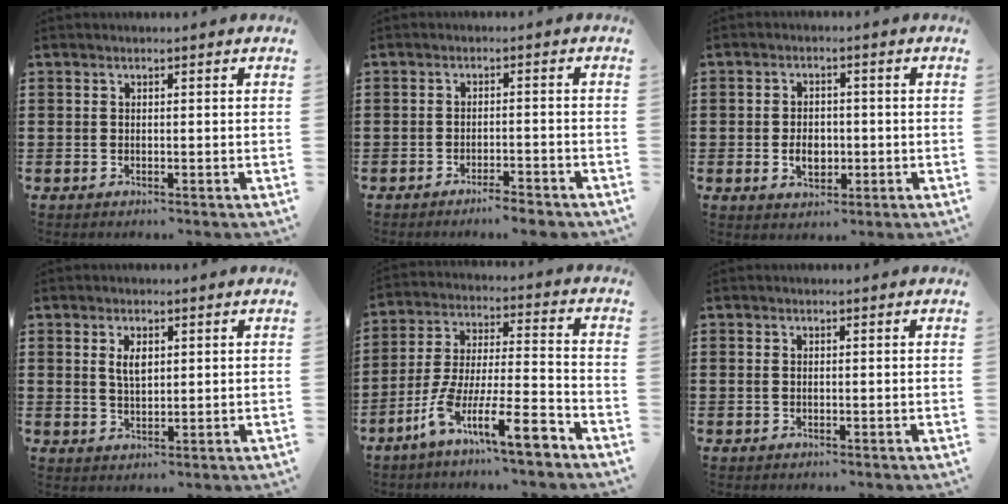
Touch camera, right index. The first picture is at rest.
{"total": 2.7, "force": [-2.5, 0.0, 1.0], "torque": [-0.018, 0.001, -0.050]}
{"total": 3.9, "force": [-0.7, 2.7, 2.6], "torque": [-0.045, 0.003, -0.017]}
{"total": 3.1, "force": [1.1, 1.4, 2.6], "torque": [-0.055, 0.005, 0.018]}
{"total": 13.2, "force": [-9.1, 1.9, 9.4], "torque": [-0.177, 0.008, -0.171]}
{"total": 0.5, "force": [0.0, 0.3, 0.4], "torque": [-0.010, 0.000, -0.001]}